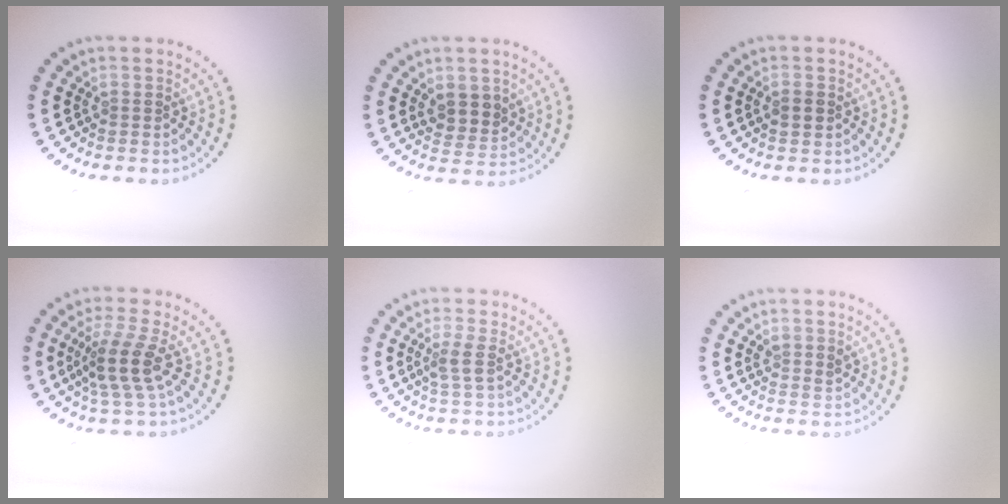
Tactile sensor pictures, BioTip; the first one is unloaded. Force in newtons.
{"total": 2.7, "press": 2.4, "slide": 1.1}
{"total": 1.2, "press": 1.2, "slide": 0.2}
{"total": 3.7, "press": 2.8, "slide": 2.4}
{"total": 1.6, "press": 1.3, "slide": 0.9}
{"total": 1.1, "press": 0.9, "slide": 0.5}